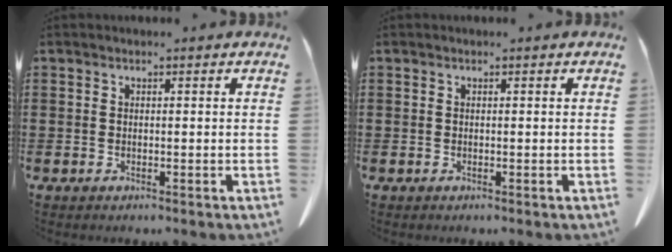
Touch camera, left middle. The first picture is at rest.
{"total": 0.0}